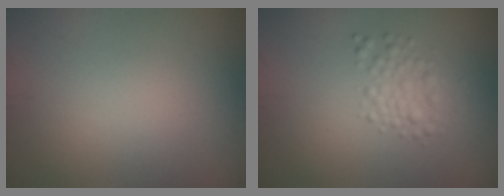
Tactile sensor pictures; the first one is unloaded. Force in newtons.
{"total": 2.2, "press": 2.2, "slide": 0.1}